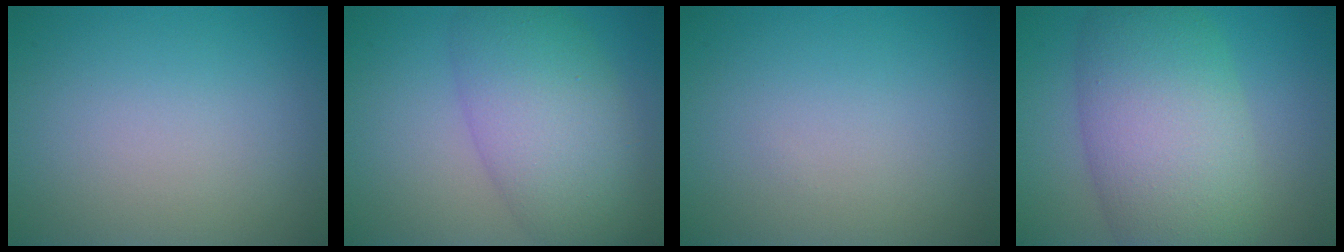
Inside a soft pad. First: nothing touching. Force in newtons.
{"total": 7.6, "press": 7.6, "slide": 0.3}
{"total": 0.0}
{"total": 10.0, "press": 9.9, "slide": 0.7}